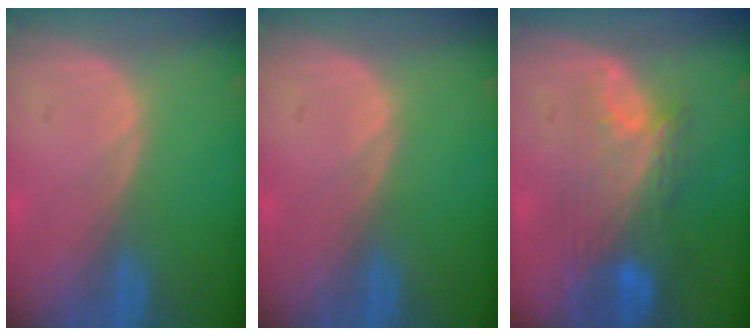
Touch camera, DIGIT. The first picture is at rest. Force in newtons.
{"total": 0.0}
{"total": 9.1, "press": 8.0, "slide": 4.4}